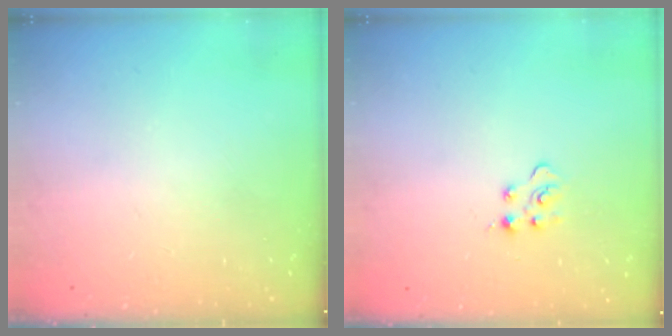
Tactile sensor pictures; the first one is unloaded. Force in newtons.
{"total": 2.9, "press": 2.9, "slide": 0.3}